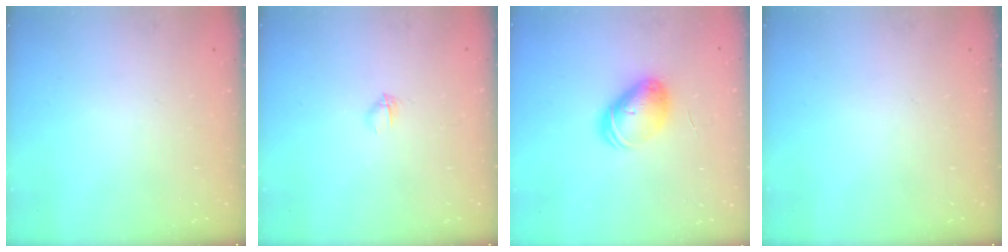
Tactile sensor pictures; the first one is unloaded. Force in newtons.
{"total": 2.3, "press": 2.2, "slide": 0.8}
{"total": 8.2, "press": 8.2, "slide": 0.4}
{"total": 0.0}